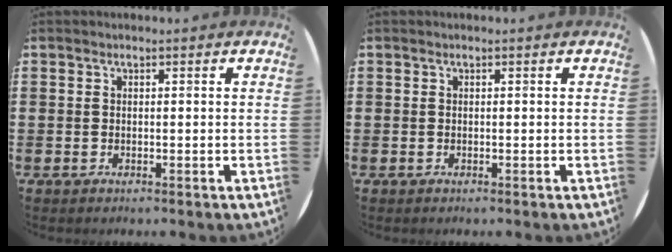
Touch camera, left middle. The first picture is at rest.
{"total": 0.0}